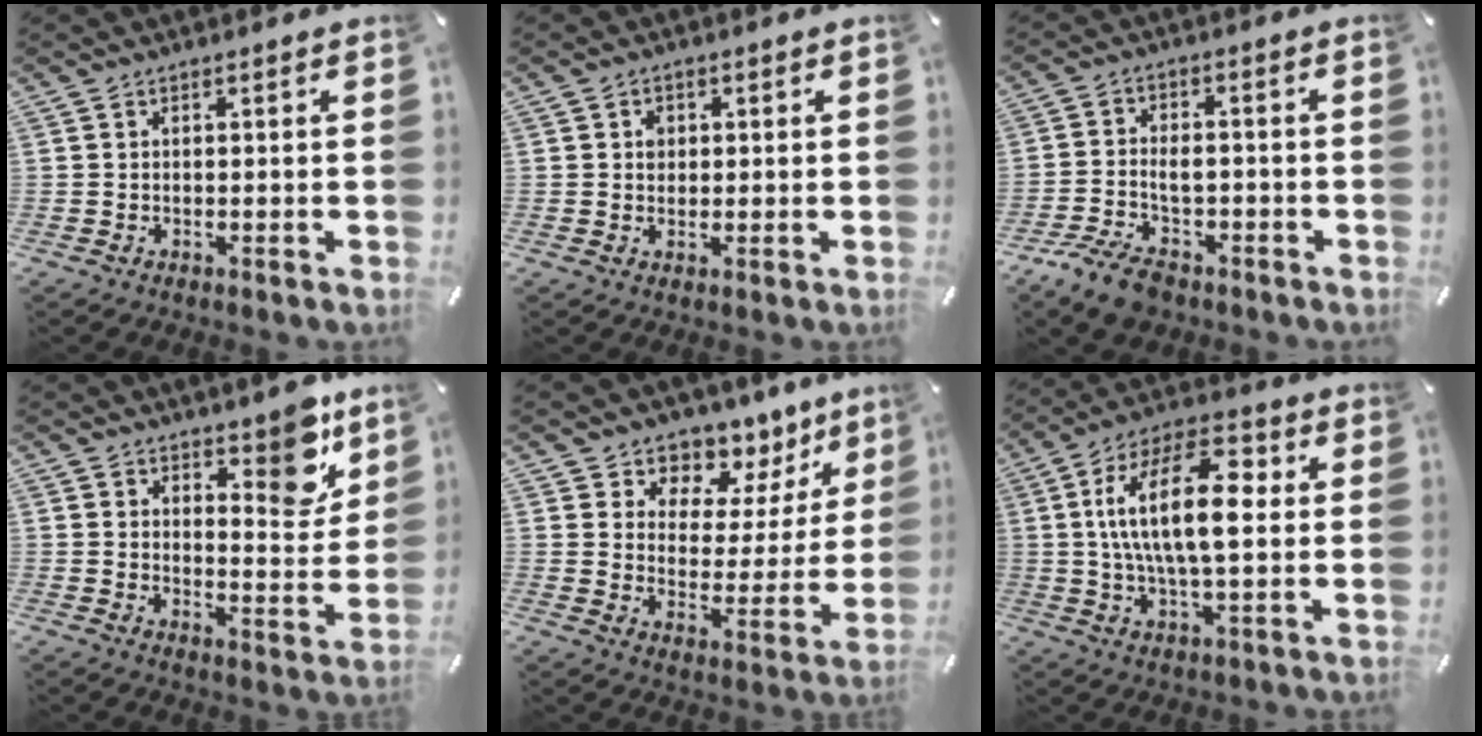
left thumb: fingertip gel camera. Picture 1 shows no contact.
{"total": 2.2, "force": [0.3, 2.0, 0.8], "torque": [-0.003, 0.001, 0.000]}
{"total": 7.8, "force": [-3.1, 5.4, 4.6], "torque": [-0.088, 0.017, -0.056]}
{"total": 10.1, "force": [6.8, 5.0, 5.6], "torque": [-0.051, -0.052, 0.112]}
{"total": 8.3, "force": [5.9, 5.8, 0.4], "torque": [-0.002, -0.069, 0.104]}
{"total": 18.2, "force": [2.5, 8.1, 16.1], "torque": [-0.310, 0.002, 0.036]}